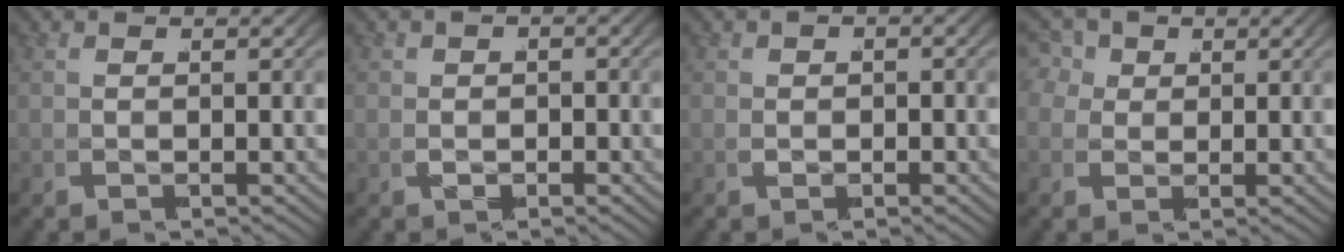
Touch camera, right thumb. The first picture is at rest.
{"total": 1.1, "force": [-0.6, 0.8, -0.3], "torque": [-0.011, -0.005, -0.004]}
{"total": 0.7, "force": [-0.5, 0.2, -0.5], "torque": [0.002, 0.001, -0.004]}
{"total": 2.7, "force": [0.5, 2.6, 0.8], "torque": [-0.034, -0.008, 0.012]}